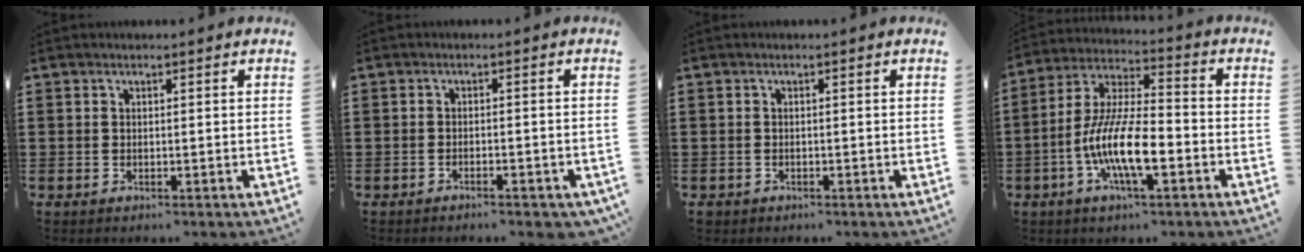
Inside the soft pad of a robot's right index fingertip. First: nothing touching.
{"total": 1.6, "force": [-1.4, 0.2, 0.7], "torque": [-0.015, 0.000, -0.027]}
{"total": 0.8, "force": [-0.6, 0.5, 0.0], "torque": [-0.003, 0.002, -0.014]}
{"total": 11.7, "force": [-4.3, 3.4, 10.3], "torque": [-0.229, -0.009, -0.085]}